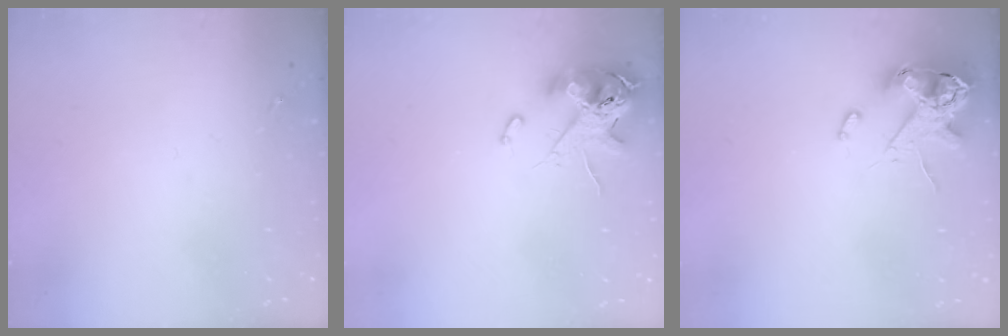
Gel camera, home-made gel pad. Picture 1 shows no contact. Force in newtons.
{"total": 12.6, "press": 12.4, "slide": 2.1}
{"total": 12.3, "press": 12.1, "slide": 1.9}